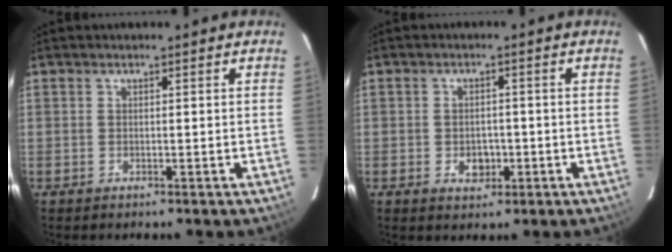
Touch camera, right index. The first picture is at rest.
{"total": 3.8, "force": [-1.1, 3.0, 2.0], "torque": [-0.038, 0.004, -0.011]}